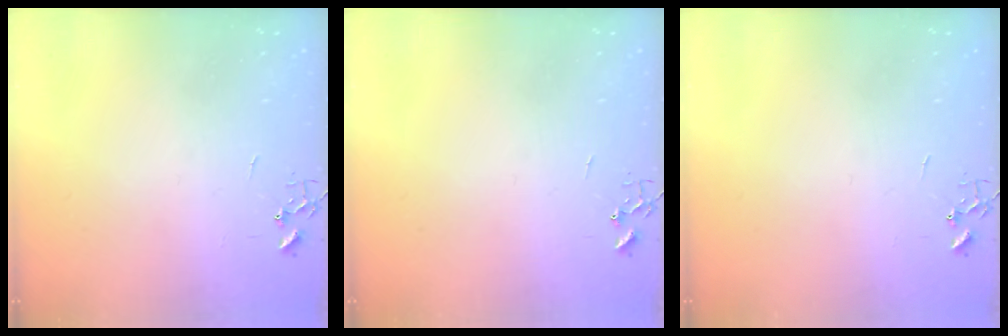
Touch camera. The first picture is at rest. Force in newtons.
{"total": 0.0}
{"total": 0.0}